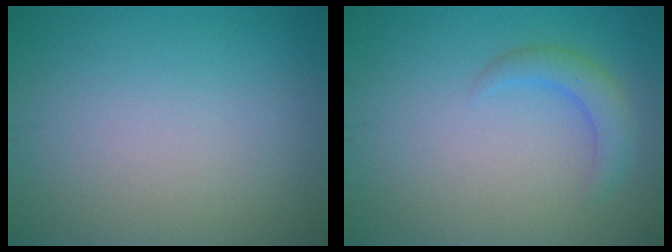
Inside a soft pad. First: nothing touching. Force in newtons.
{"total": 2.4, "press": 2.4, "slide": 0.1}